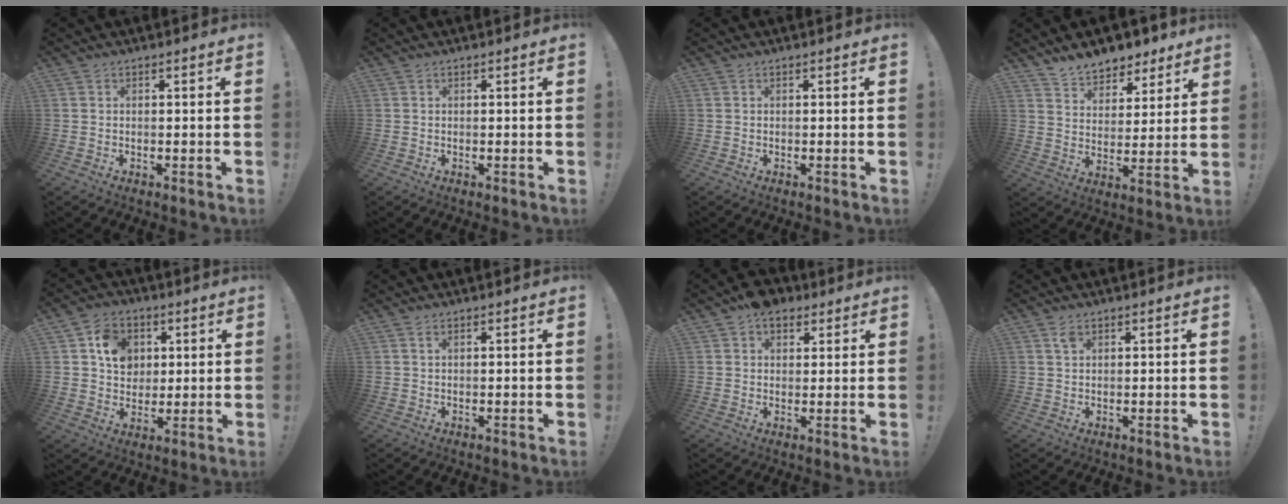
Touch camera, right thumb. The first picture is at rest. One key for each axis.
{"total": 0.0}
{"total": 0.0}
{"total": 9.4, "fx": 8.1, "fy": 4.4, "fz": 1.6, "tx": -0.027, "ty": -0.067, "tz": 0.156}
{"total": 11.0, "fx": 3.6, "fy": 9.3, "fz": 4.6, "tx": -0.064, "ty": -0.006, "tz": 0.073}
{"total": 0.9, "fx": 0.4, "fy": 0.3, "fz": 0.7, "tx": -0.014, "ty": 0.001, "tz": 0.007}
{"total": 6.6, "fx": 4.0, "fy": 4.4, "fz": 2.8, "tx": -0.038, "ty": -0.012, "tz": 0.074}
{"total": 2.0, "fx": 1.2, "fy": 1.1, "fz": 1.2, "tx": -0.018, "ty": -0.003, "tz": 0.021}